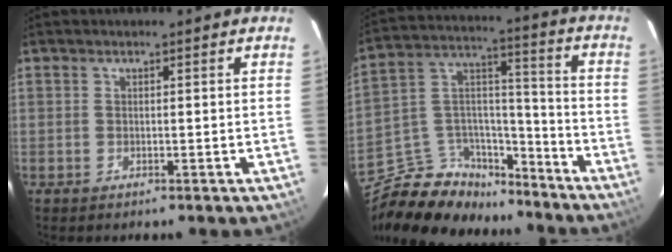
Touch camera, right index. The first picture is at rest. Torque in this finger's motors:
{"motor_torque": [-0.16, -0.53, -0.42, -0.21]}